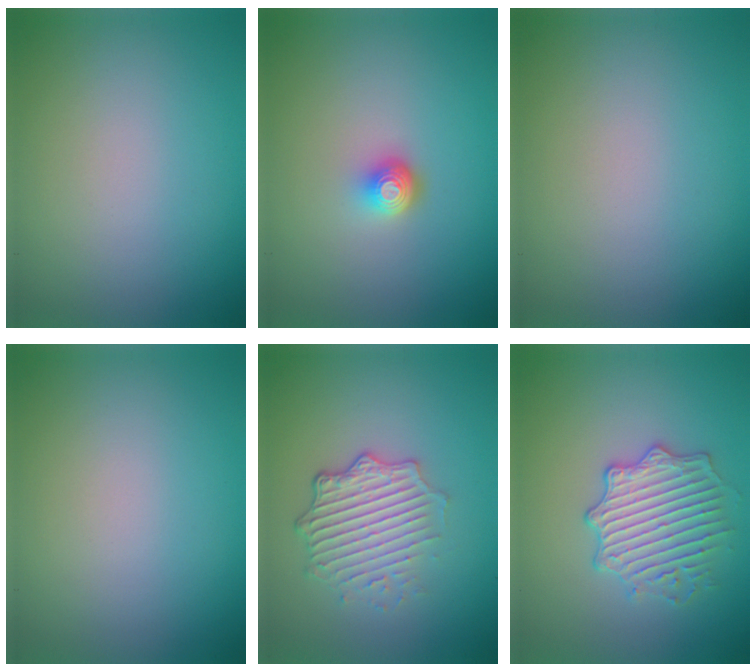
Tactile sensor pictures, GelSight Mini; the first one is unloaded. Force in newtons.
{"total": 2.3, "press": 1.5, "slide": 1.8}
{"total": 0.0}
{"total": 0.0}
{"total": 4.9, "press": 3.5, "slide": 3.3}
{"total": 3.9, "press": 3.8, "slide": 0.8}